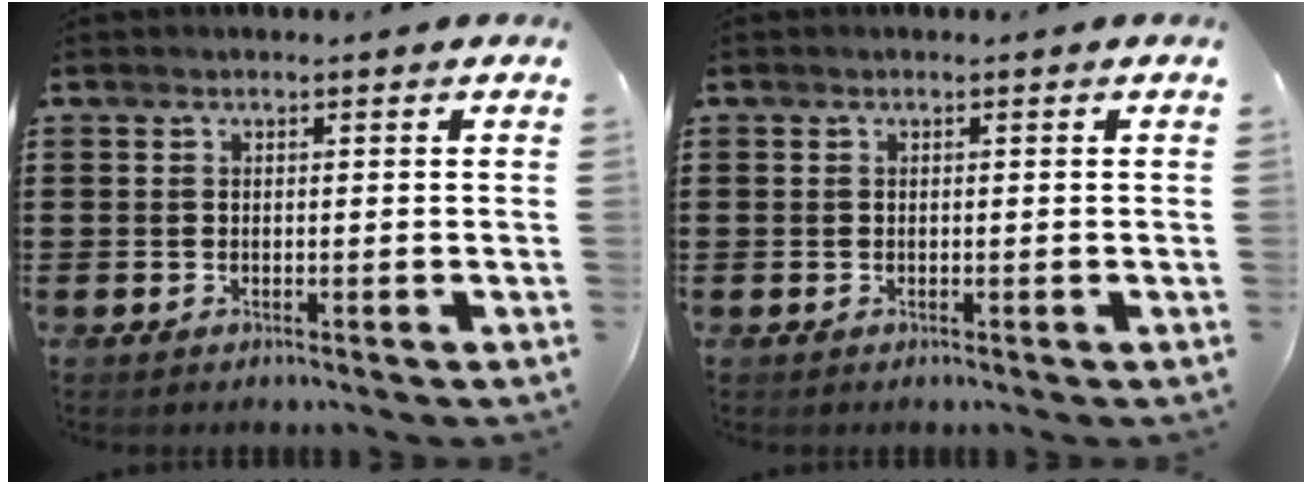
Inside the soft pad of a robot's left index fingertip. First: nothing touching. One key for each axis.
{"total": 0.0}